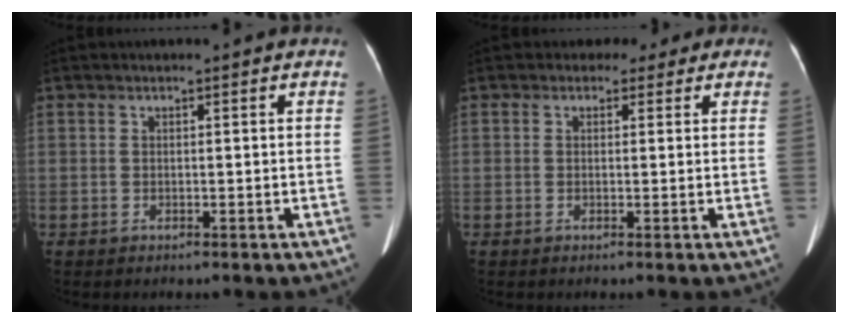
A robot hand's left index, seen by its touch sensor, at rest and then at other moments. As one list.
[{"total": 2.8, "force": [1.7, 2.2, 0.2], "torque": [0.002, 0.007, 0.011]}]